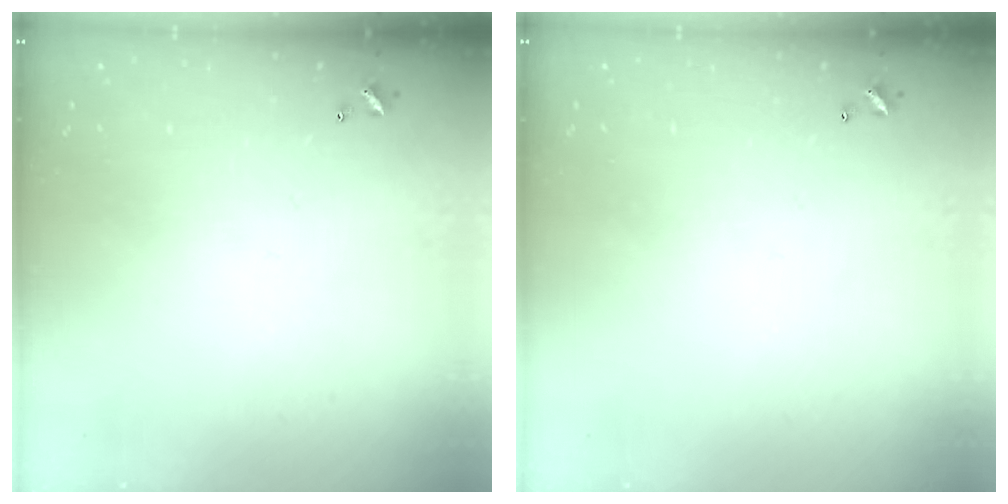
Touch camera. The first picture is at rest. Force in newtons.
{"total": 0.0}